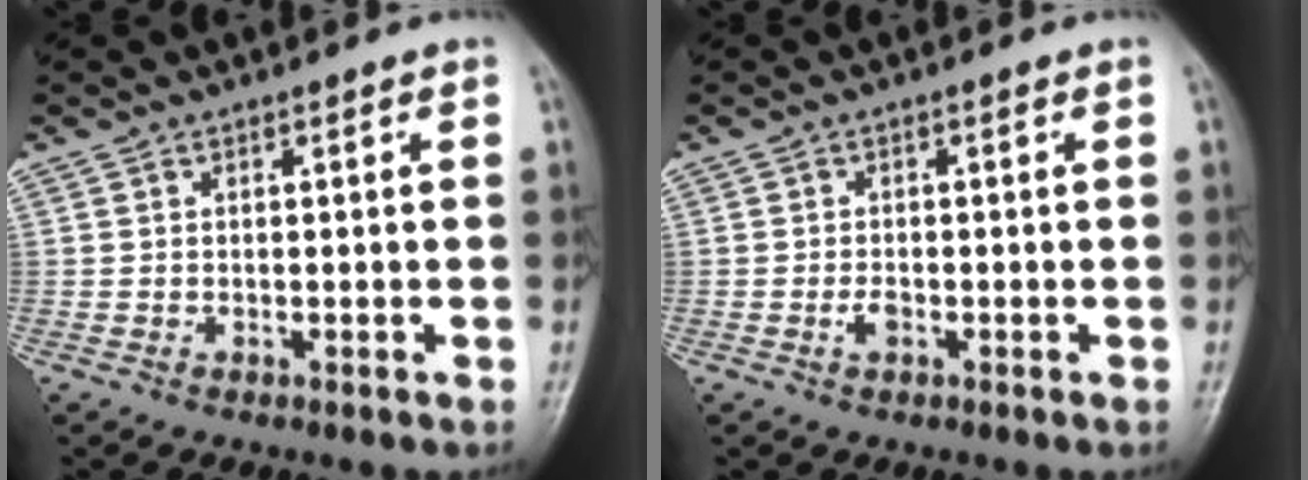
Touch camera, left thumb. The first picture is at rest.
{"total": 1.7, "force": [-0.7, 1.0, 1.2], "torque": [-0.024, 0.001, -0.015]}